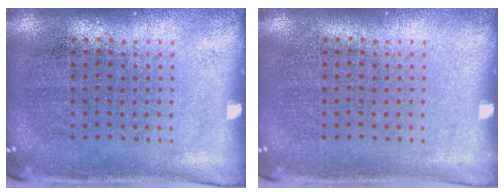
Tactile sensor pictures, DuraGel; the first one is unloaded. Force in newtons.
{"total": 0.0}